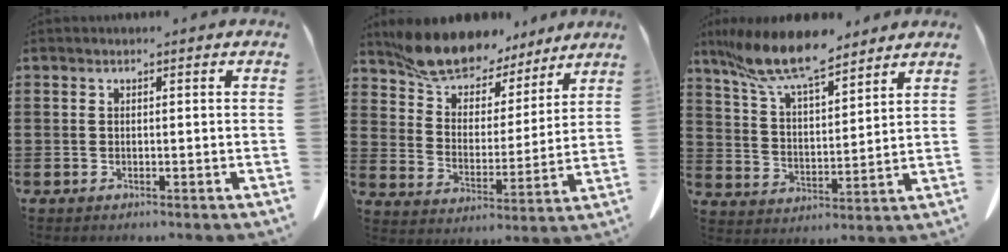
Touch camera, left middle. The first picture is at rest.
{"total": 9.6, "force": [9.0, 2.8, 2.1], "torque": [-0.085, -0.053, 0.170]}
{"total": 11.5, "force": [9.5, 2.1, 6.0], "torque": [-0.148, -0.036, 0.173]}